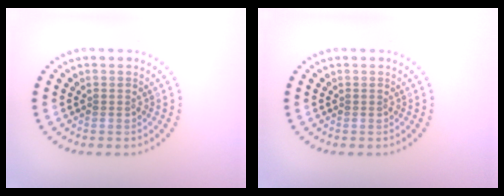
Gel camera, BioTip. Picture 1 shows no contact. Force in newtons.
{"total": 0.0}